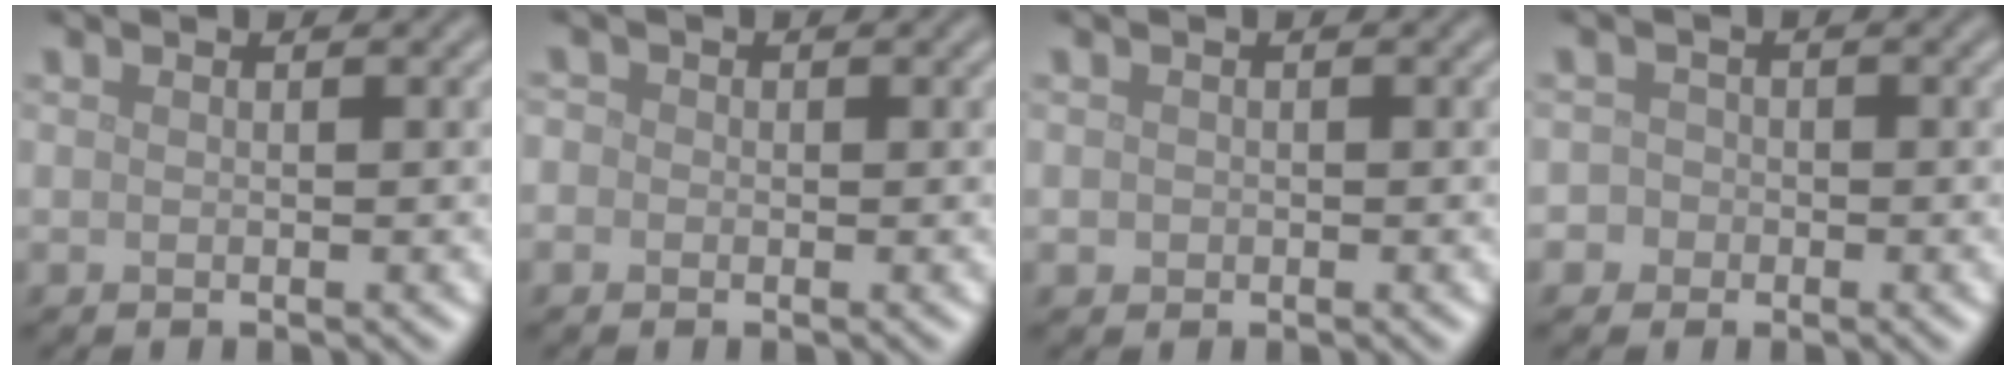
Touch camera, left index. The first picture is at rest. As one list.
[{"total": 1.3, "force": [0.1, 1.2, 0.4], "torque": [-0.002, 0.002, -0.013]}, {"total": 0.6, "force": [-0.1, 0.6, 0.1], "torque": [0.003, -0.004, -0.003]}, {"total": 2.4, "force": [-0.7, 2.3, 0.4], "torque": [0.021, 0.011, -0.031]}]